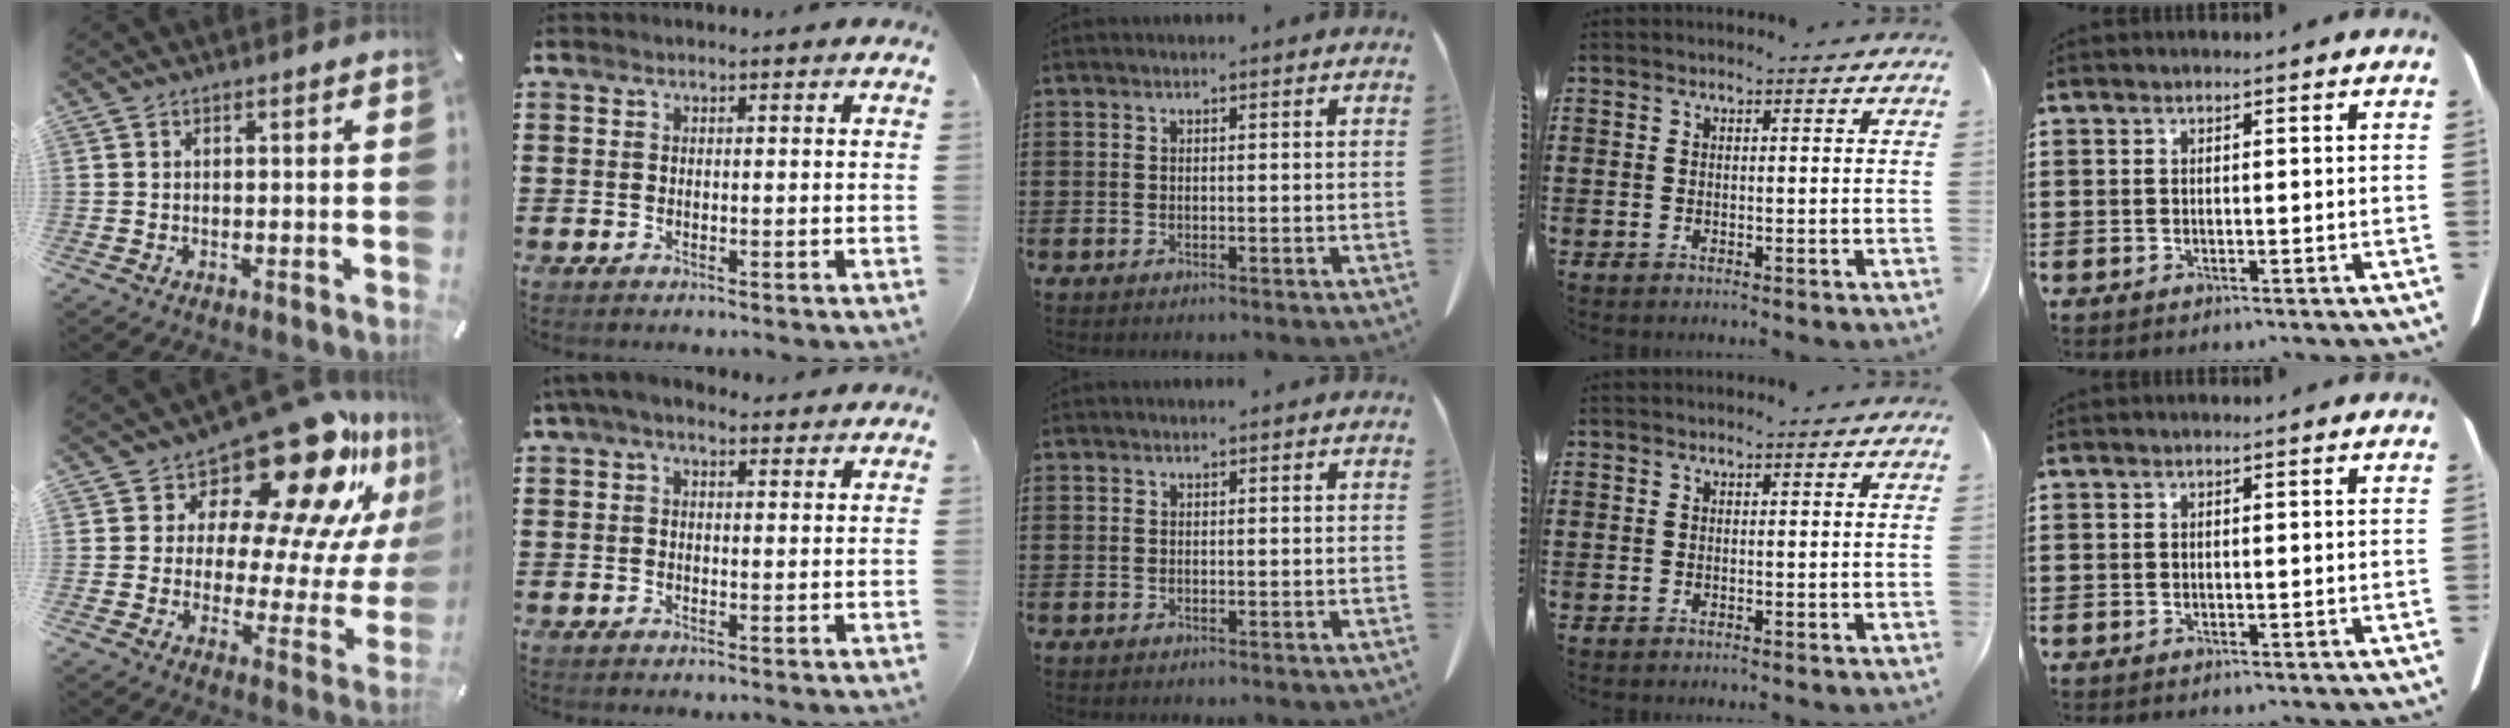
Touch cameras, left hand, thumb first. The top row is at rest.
{"thumb": {"total": 21.1, "force": [15.7, 8.2, 11.4], "torque": [-0.154, -0.139, 0.256]}, "index": {"total": 3.2, "force": [1.8, 1.5, 2.2], "torque": [-0.048, 0.005, 0.033]}}